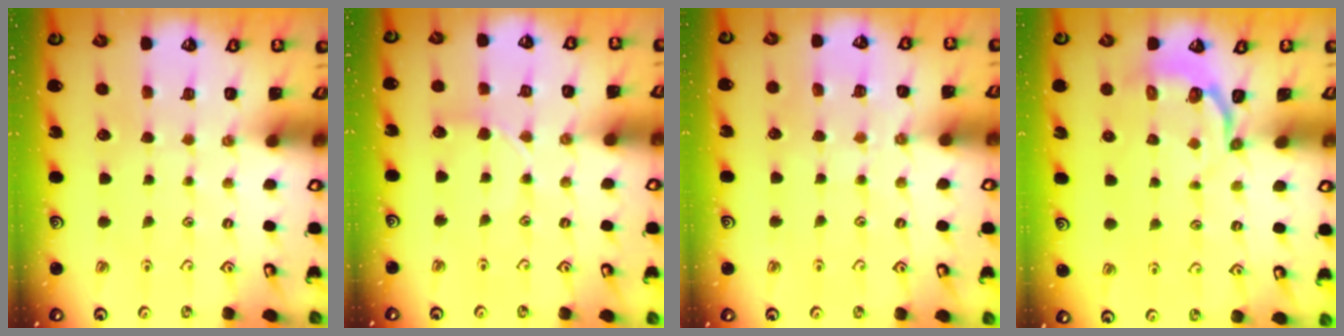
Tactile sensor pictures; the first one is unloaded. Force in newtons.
{"total": 5.0, "press": 4.9, "slide": 0.7}
{"total": 5.5, "press": 5.5, "slide": 0.9}
{"total": 3.4, "press": 2.5, "slide": 2.3}